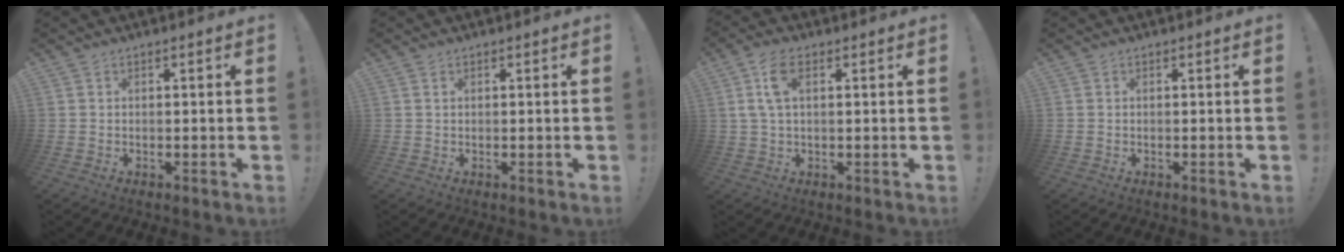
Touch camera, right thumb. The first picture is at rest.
{"total": 0.6, "force": [0.4, 0.3, 0.4], "torque": [-0.008, 0.001, 0.008]}
{"total": 6.6, "force": [2.2, 2.9, 5.5], "torque": [-0.108, 0.006, 0.040]}
{"total": 0.0}